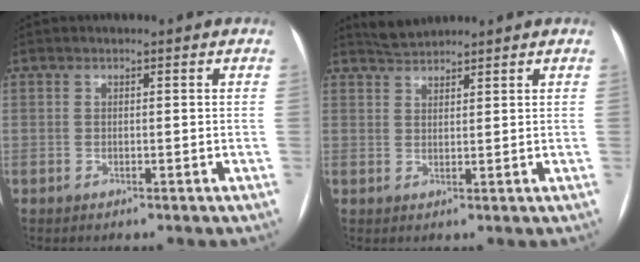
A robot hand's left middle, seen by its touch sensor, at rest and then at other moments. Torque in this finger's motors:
{"motor_torque": [-0.13, -0.11, -0.03, -0.01]}